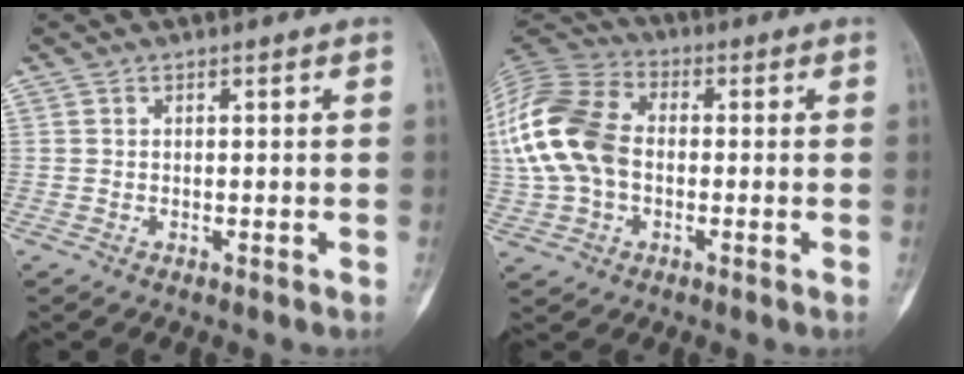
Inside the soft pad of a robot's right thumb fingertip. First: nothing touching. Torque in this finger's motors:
{"motor_torque": [1.12, 2.13, 1.79, -0.39, 0.18]}